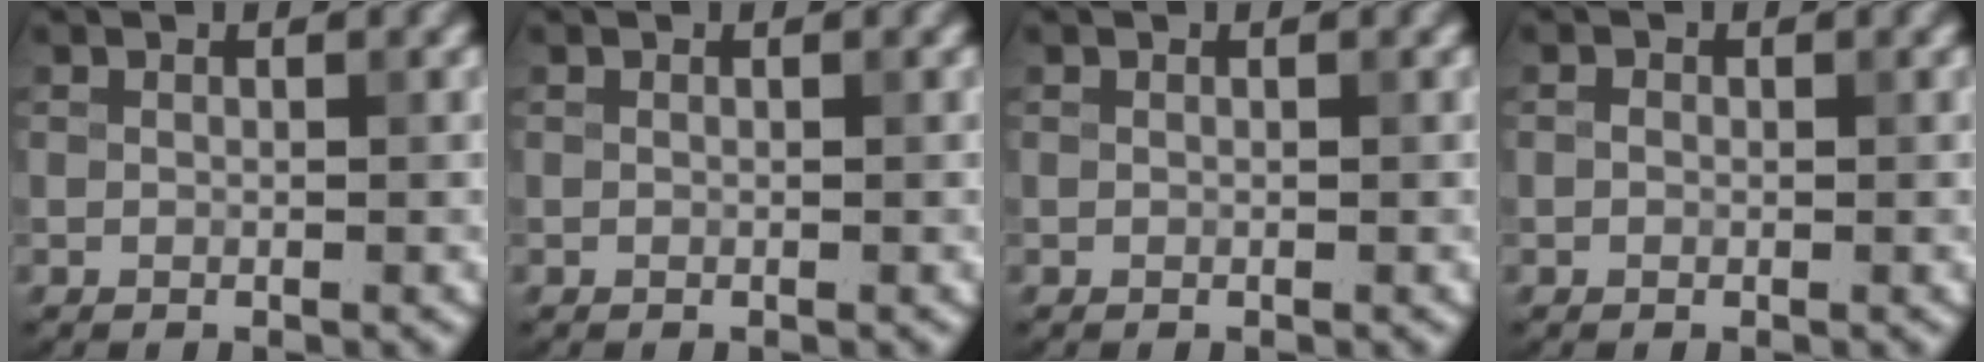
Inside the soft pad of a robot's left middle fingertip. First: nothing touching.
{"total": 0.0}
{"total": 0.0}
{"total": 0.5, "force": [-0.1, 0.5, 0.2], "torque": [-0.002, -0.003, -0.003]}